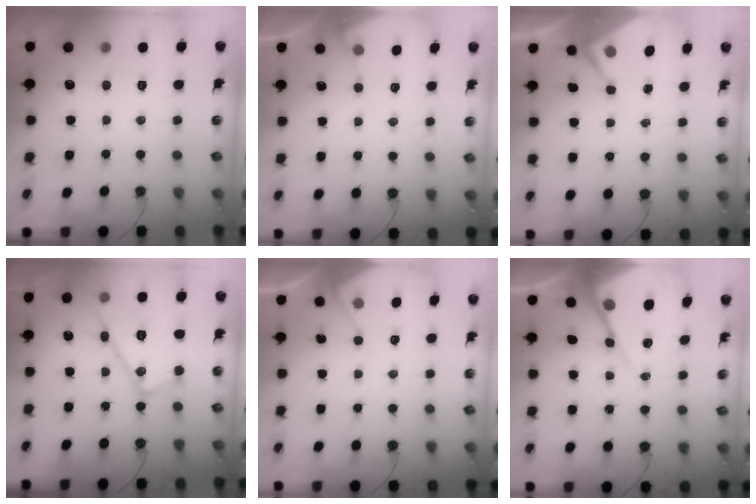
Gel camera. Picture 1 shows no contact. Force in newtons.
{"total": 4.3, "press": 4.3, "slide": 0.5}
{"total": 6.1, "press": 6.1, "slide": 0.5}
{"total": 16.2, "press": 16.2, "slide": 1.1}
{"total": 4.6, "press": 4.6, "slide": 0.6}
{"total": 10.6, "press": 10.5, "slide": 0.8}